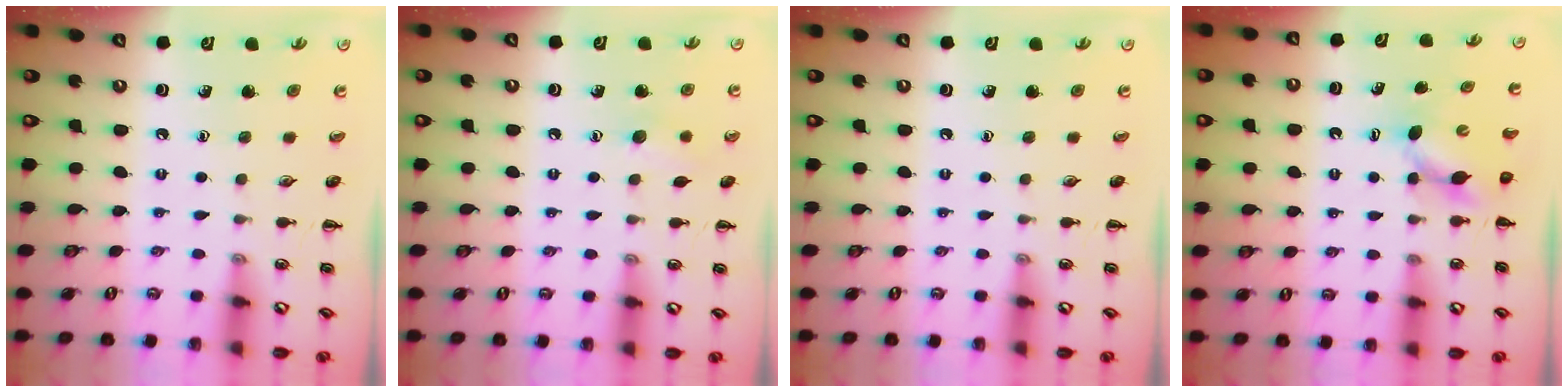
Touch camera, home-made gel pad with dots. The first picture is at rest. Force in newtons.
{"total": 5.7, "press": 5.5, "slide": 1.5}
{"total": 0.0}
{"total": 4.5, "press": 4.4, "slide": 0.6}